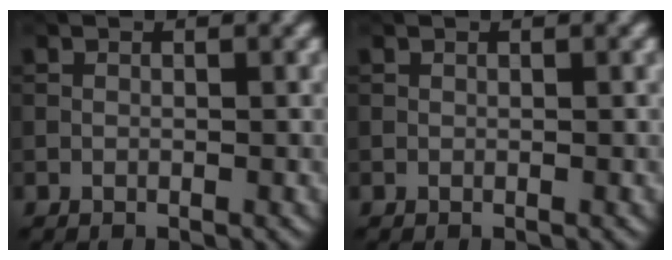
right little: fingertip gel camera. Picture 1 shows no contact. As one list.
[{"total": 0.0}]